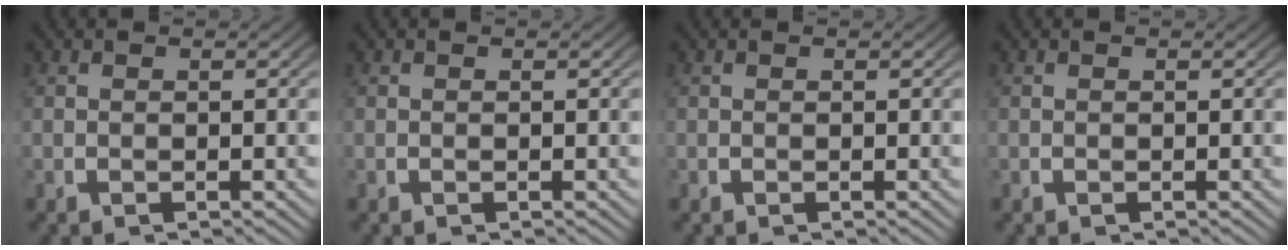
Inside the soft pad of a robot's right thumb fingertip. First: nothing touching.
{"total": 0.0}
{"total": 0.0}
{"total": 0.0}